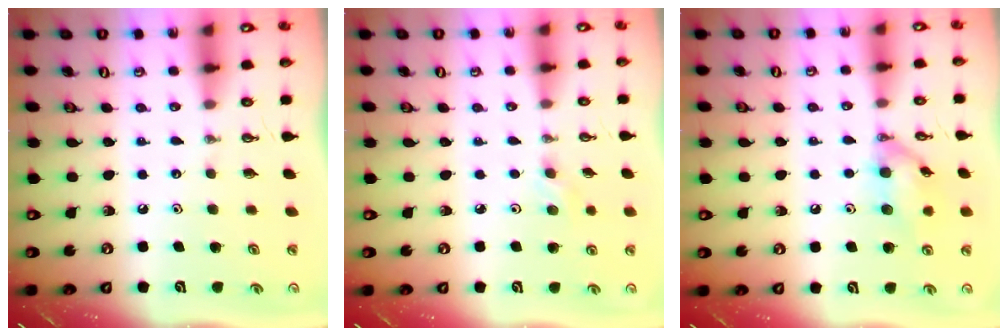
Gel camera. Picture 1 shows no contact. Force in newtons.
{"total": 2.2, "press": 2.1, "slide": 0.7}
{"total": 11.6, "press": 11.6, "slide": 0.4}